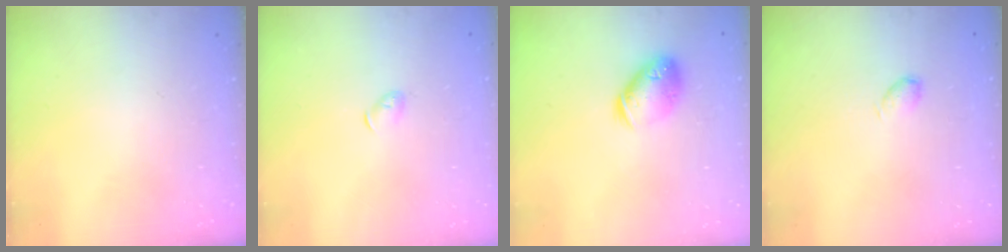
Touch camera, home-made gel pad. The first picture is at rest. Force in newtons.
{"total": 3.5, "press": 3.5, "slide": 0.6}
{"total": 9.6, "press": 9.5, "slide": 1.2}
{"total": 3.8, "press": 3.8, "slide": 0.7}